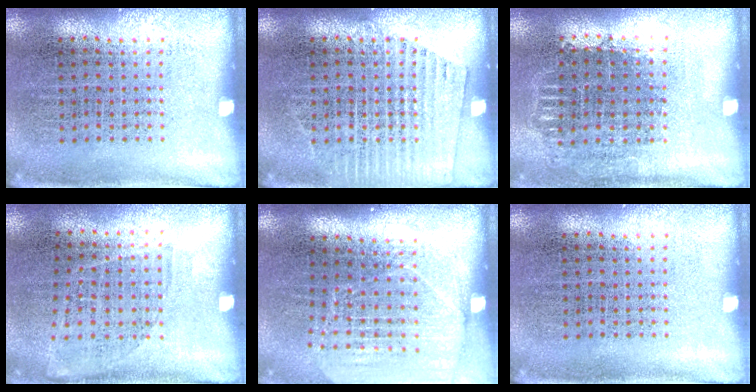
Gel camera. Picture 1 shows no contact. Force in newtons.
{"total": 1.7, "press": 1.6, "slide": 0.3}
{"total": 0.7, "press": 0.7, "slide": 0.4}
{"total": 0.9, "press": 0.8, "slide": 0.5}
{"total": 1.7, "press": 1.5, "slide": 0.8}
{"total": 0.0}